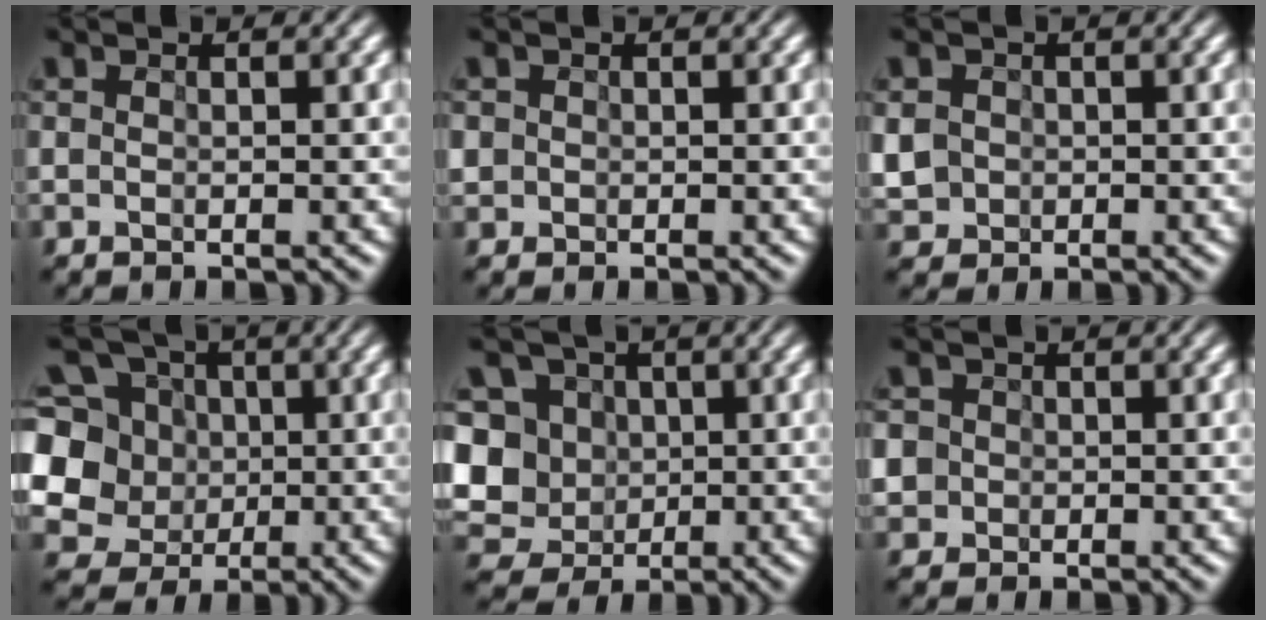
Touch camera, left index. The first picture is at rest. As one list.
[{"total": 2.3, "force": [0.2, 2.2, 0.6], "torque": [-0.013, 0.025, -0.002]}, {"total": 4.1, "force": [-0.8, 3.8, 1.2], "torque": [-0.047, 0.011, -0.011]}, {"total": 10.6, "force": [0.7, 9.6, 4.3], "torque": [-0.166, 0.027, 0.009]}, {"total": 12.7, "force": [1.1, 11.5, 5.1], "torque": [-0.159, 0.023, 0.010]}, {"total": 5.1, "force": [-0.1, 4.9, 1.5], "torque": [-0.049, 0.027, -0.018]}]